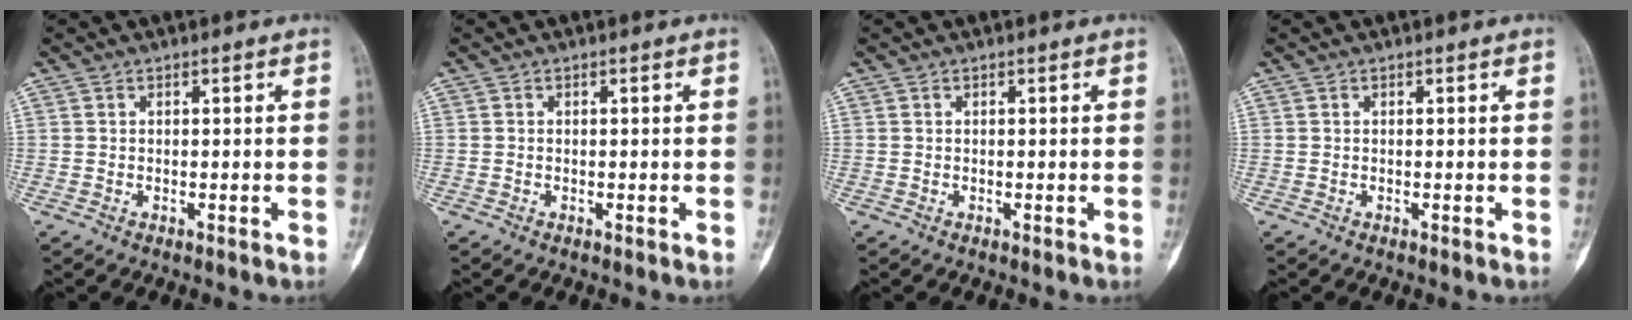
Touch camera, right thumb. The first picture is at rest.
{"total": 0.0}
{"total": 0.0}
{"total": 0.0}